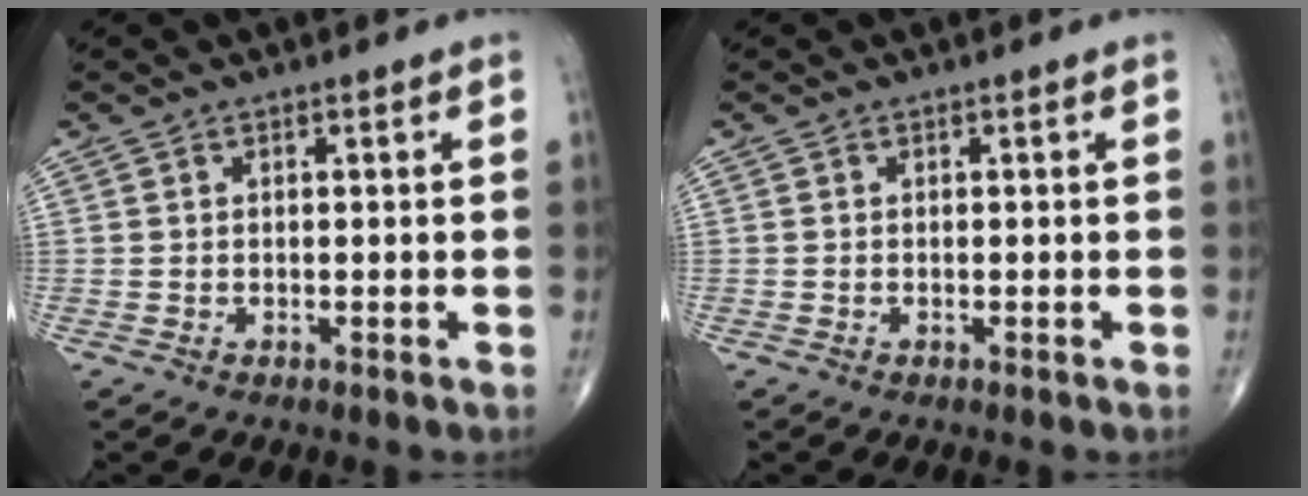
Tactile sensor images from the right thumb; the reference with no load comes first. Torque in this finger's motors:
{"motor_torque": [0.30, -0.13, 0.11, -0.11, 0.04]}